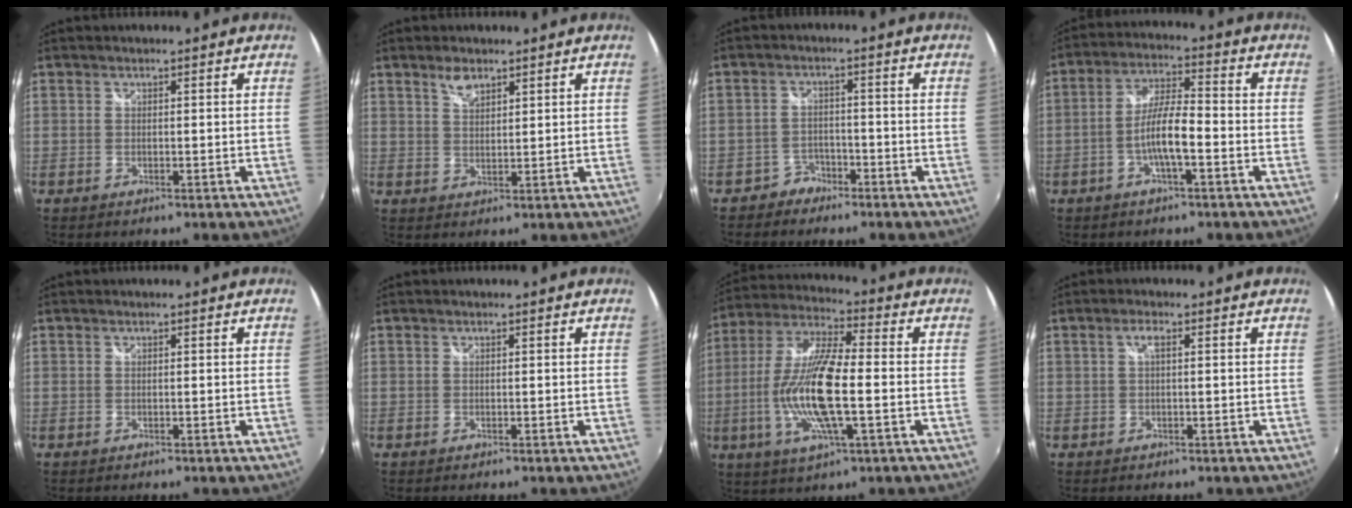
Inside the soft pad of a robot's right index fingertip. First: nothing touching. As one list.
[{"total": 3.3, "force": [2.4, 1.4, 1.8], "torque": [-0.031, 0.003, 0.043]}, {"total": 3.7, "force": [-3.0, 2.3, -0.2], "torque": [-0.002, 0.012, -0.055]}, {"total": 7.5, "force": [-2.8, 1.2, 6.9], "torque": [-0.139, 0.007, -0.051]}, {"total": 0.0}, {"total": 0.0}, {"total": 16.5, "force": [-2.9, 3.6, 15.8], "torque": [-0.317, -0.008, -0.059]}, {"total": 1.7, "force": [0.3, 0.3, 1.6], "torque": [-0.030, 0.005, 0.003]}]